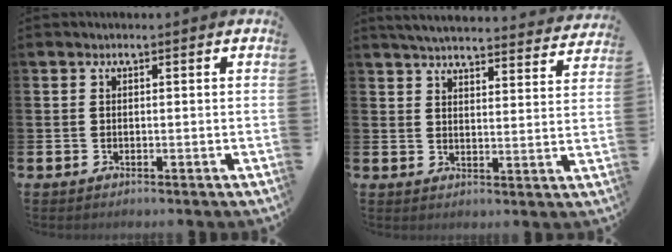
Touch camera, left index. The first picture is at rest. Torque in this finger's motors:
{"motor_torque": [0.89, -1.24, 0.41, 0.10]}